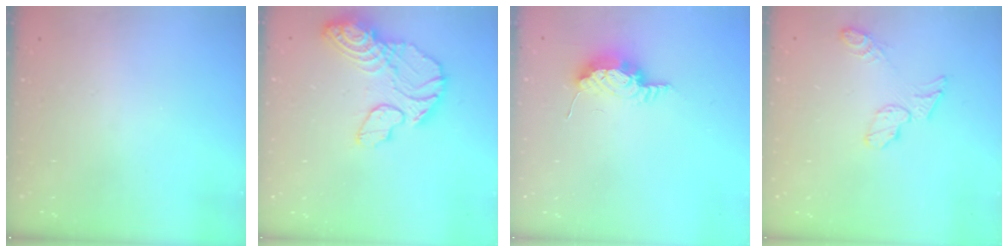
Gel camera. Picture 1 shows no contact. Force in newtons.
{"total": 15.4, "press": 15.3, "slide": 1.3}
{"total": 15.8, "press": 10.9, "slide": 11.4}
{"total": 7.3, "press": 7.3, "slide": 0.3}